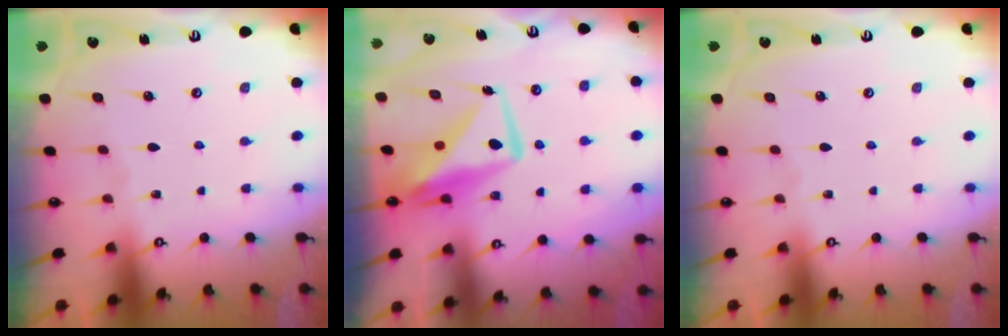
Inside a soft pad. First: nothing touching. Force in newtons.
{"total": 11.7, "press": 11.6, "slide": 1.1}
{"total": 0.0}